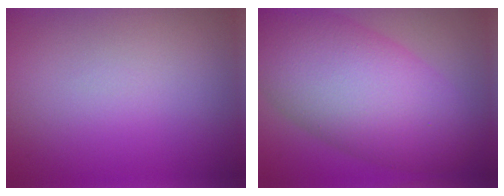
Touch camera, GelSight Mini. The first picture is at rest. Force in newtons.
{"total": 11.9, "press": 11.8, "slide": 0.4}